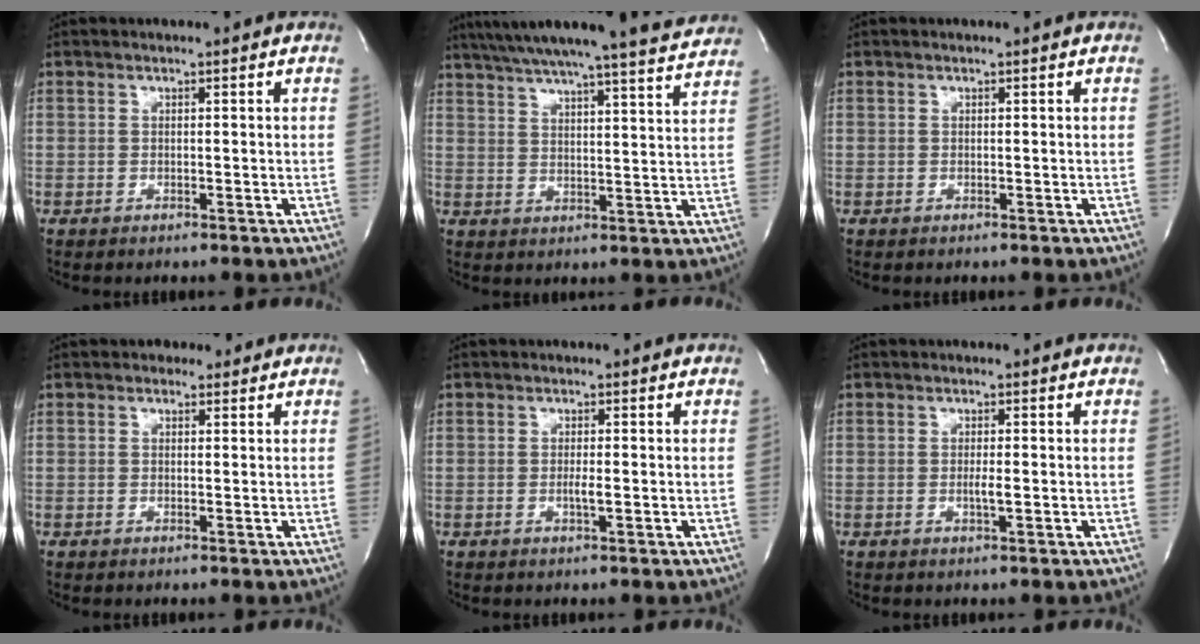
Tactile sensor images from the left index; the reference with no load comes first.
{"total": 19.6, "force": [18.0, -0.4, 7.8], "torque": [-0.129, -0.020, 0.237]}
{"total": 0.0}
{"total": 1.6, "force": [1.0, 1.3, 0.1], "torque": [0.000, 0.012, 0.009]}
{"total": 1.4, "force": [-0.4, 0.0, 1.4], "torque": [-0.029, -0.003, -0.006]}
{"total": 1.5, "force": [-0.3, 0.0, 1.4], "torque": [-0.030, -0.003, -0.005]}